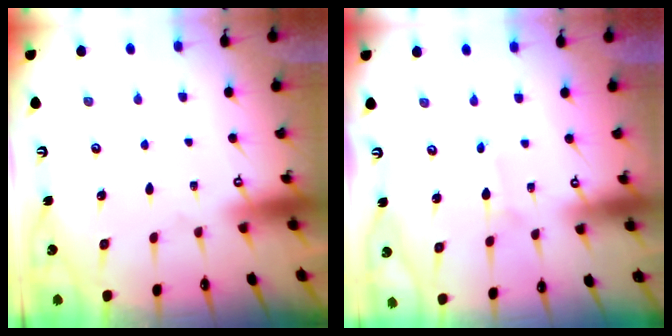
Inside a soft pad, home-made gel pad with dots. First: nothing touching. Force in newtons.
{"total": 2.2, "press": 2.2, "slide": 0.1}